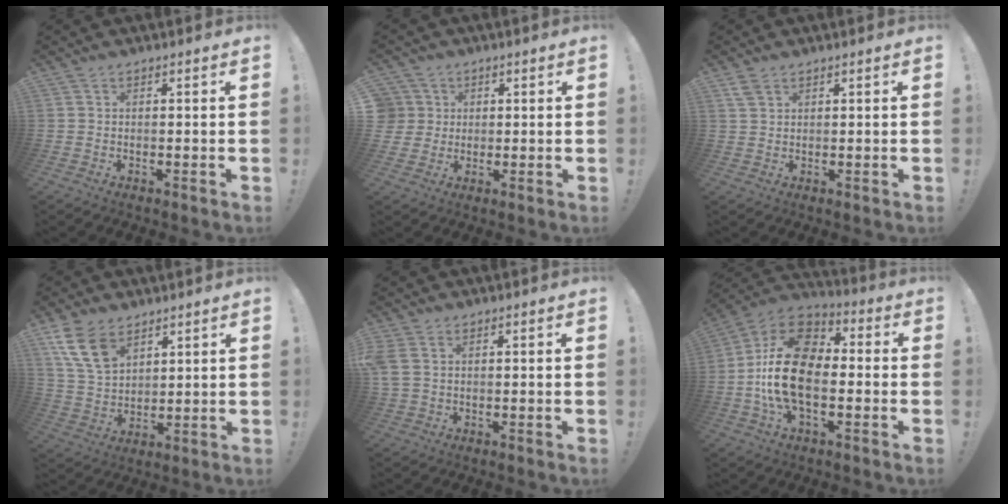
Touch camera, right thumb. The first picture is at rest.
{"total": 5.5, "force": [1.6, 5.2, 0.9], "torque": [-0.032, -0.002, 0.033]}
{"total": 1.9, "force": [1.3, 0.9, 1.1], "torque": [-0.018, -0.003, 0.024]}
{"total": 10.7, "force": [6.2, 6.4, 5.8], "torque": [-0.116, -0.021, 0.123]}
{"total": 4.3, "force": [1.5, 3.0, 2.6], "torque": [-0.070, 0.001, 0.030]}
{"total": 20.4, "force": [-2.8, 12.4, 15.9], "torque": [-0.290, 0.030, -0.041]}